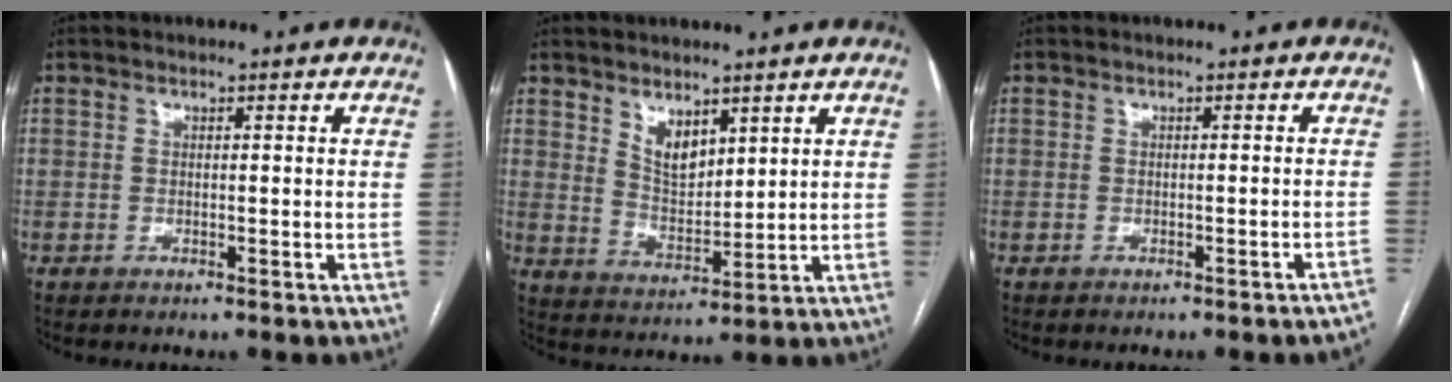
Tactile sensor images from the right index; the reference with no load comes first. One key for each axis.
{"total": 5.5, "fx": 3.5, "fy": 2.7, "fz": 3.3, "tx": -0.066, "ty": -0.006, "tz": 0.076}
{"total": 3.1, "fx": -2.8, "fy": -0.7, "fz": 1.2, "tx": -0.006, "ty": -0.002, "tz": -0.034}